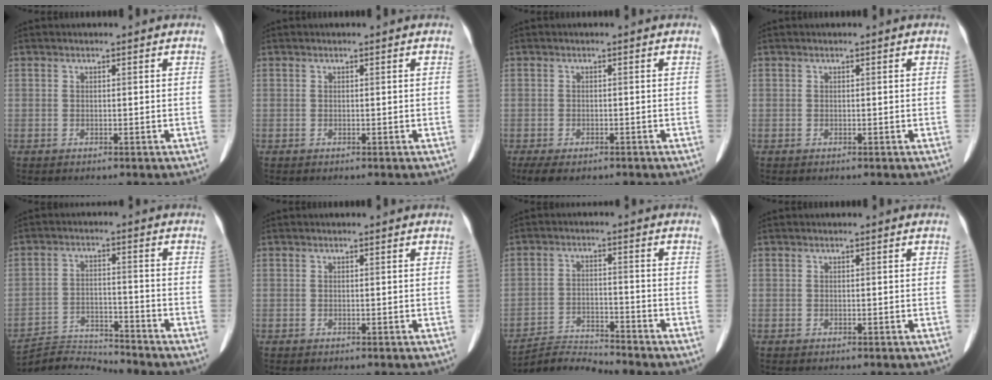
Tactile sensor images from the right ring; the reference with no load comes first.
{"total": 0.0}
{"total": 5.2, "force": [-3.9, 2.2, 2.7], "torque": [-0.043, -0.011, -0.054]}
{"total": 0.0}
{"total": 6.9, "force": [-6.6, -1.2, -1.7], "torque": [0.020, 0.001, -0.118]}
{"total": 0.0}
{"total": 6.0, "force": [-5.7, -1.4, -1.0], "torque": [0.006, -0.009, -0.103]}
{"total": 0.0}